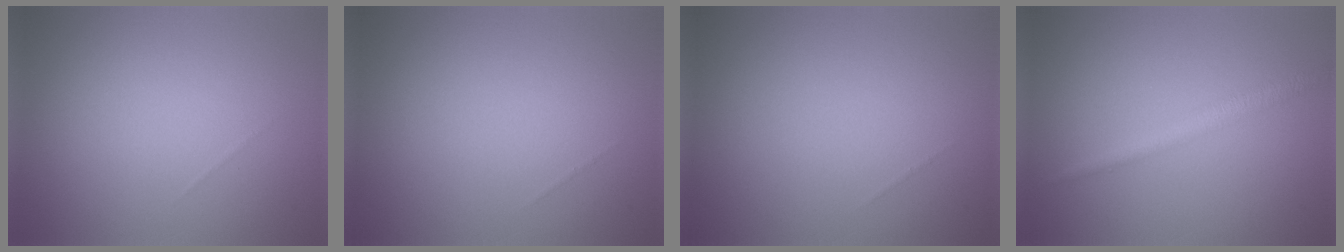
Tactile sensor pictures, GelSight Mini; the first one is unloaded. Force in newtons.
{"total": 0.0}
{"total": 0.0}
{"total": 2.0, "press": 2.0, "slide": 0.0}